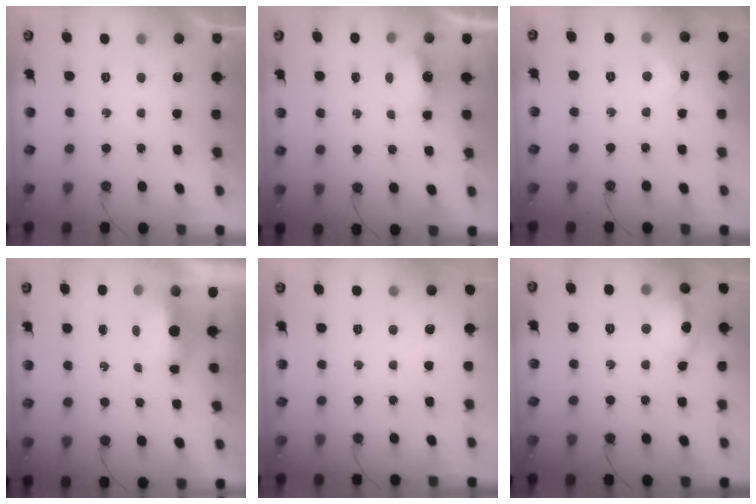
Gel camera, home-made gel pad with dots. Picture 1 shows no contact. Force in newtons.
{"total": 4.1, "press": 4.1, "slide": 0.7}
{"total": 2.7, "press": 2.6, "slide": 0.7}
{"total": 5.3, "press": 4.9, "slide": 2.1}
{"total": 0.0}
{"total": 12.0, "press": 11.9, "slide": 1.0}